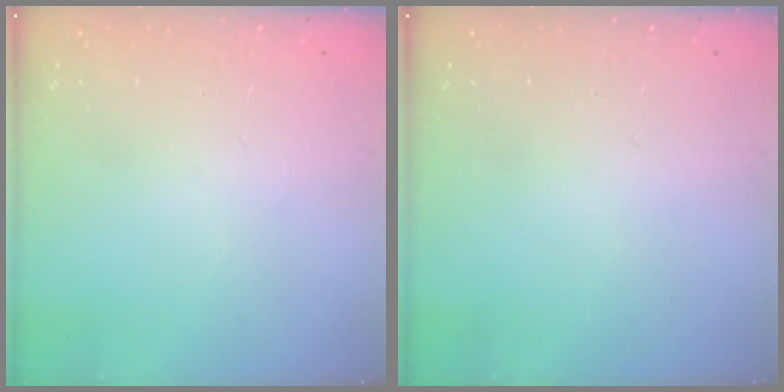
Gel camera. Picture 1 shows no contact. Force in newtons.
{"total": 0.0}